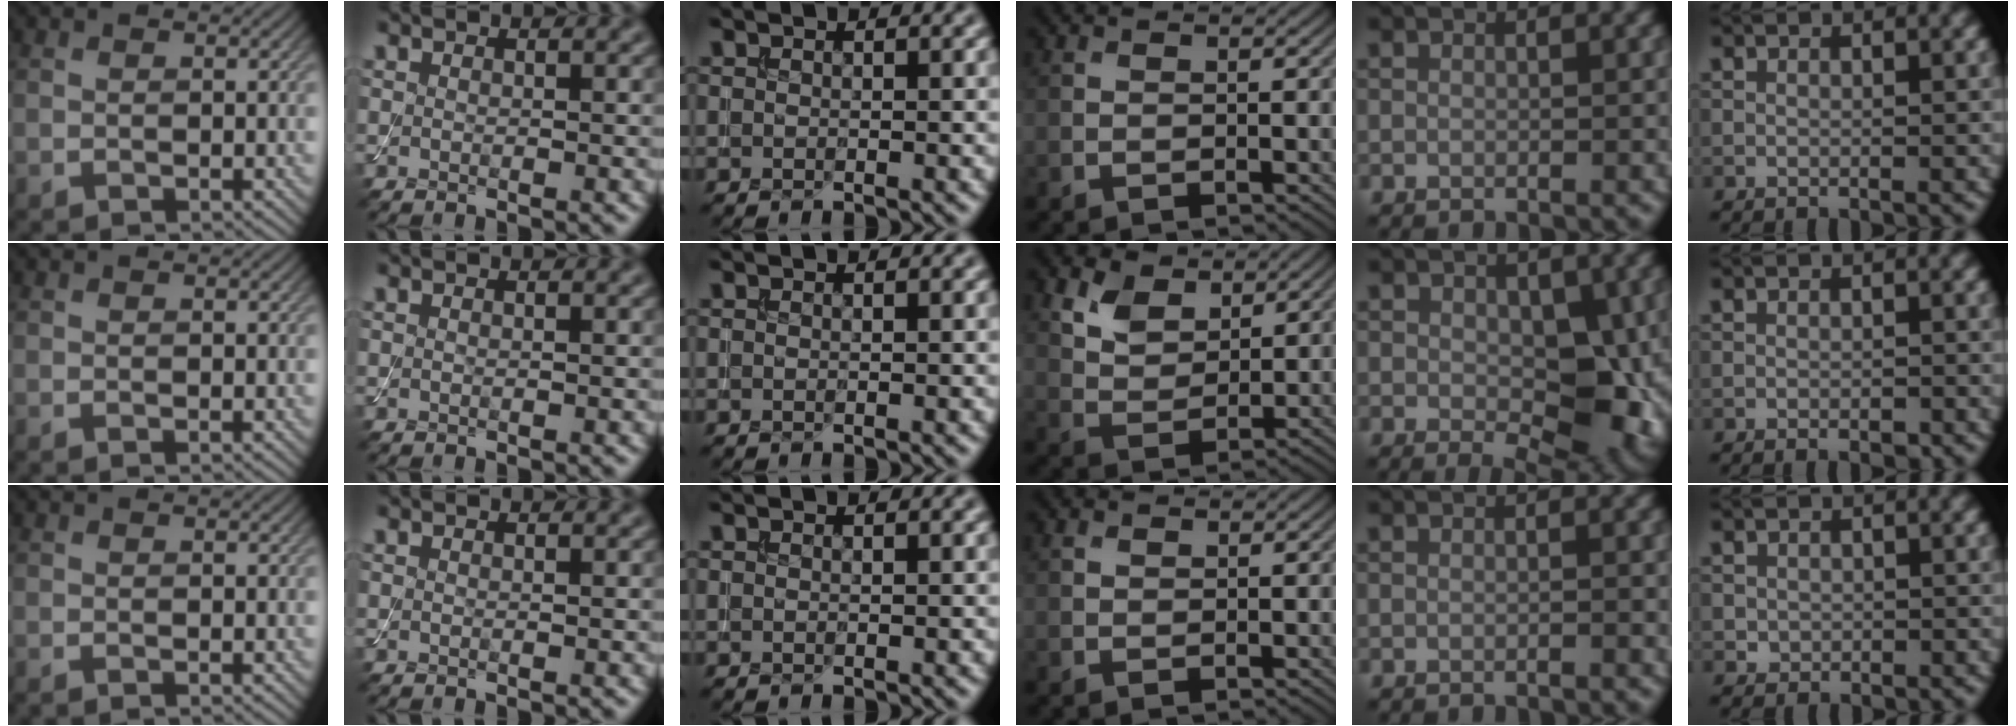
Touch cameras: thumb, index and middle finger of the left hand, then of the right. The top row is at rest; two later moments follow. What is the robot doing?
{"motion": "assemble", "object": "toy tower of hanoi"}